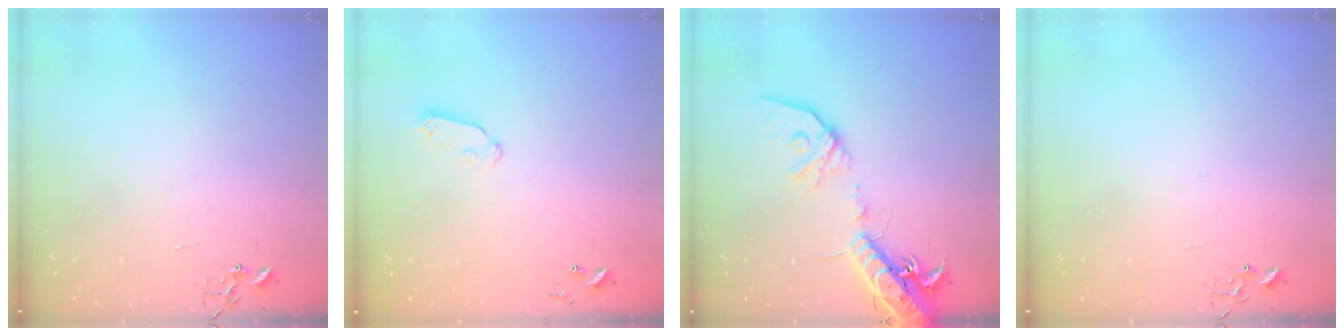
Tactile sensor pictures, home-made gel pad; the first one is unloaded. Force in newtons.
{"total": 6.0, "press": 6.0, "slide": 0.5}
{"total": 18.3, "press": 17.9, "slide": 3.7}
{"total": 6.4, "press": 6.4, "slide": 0.6}